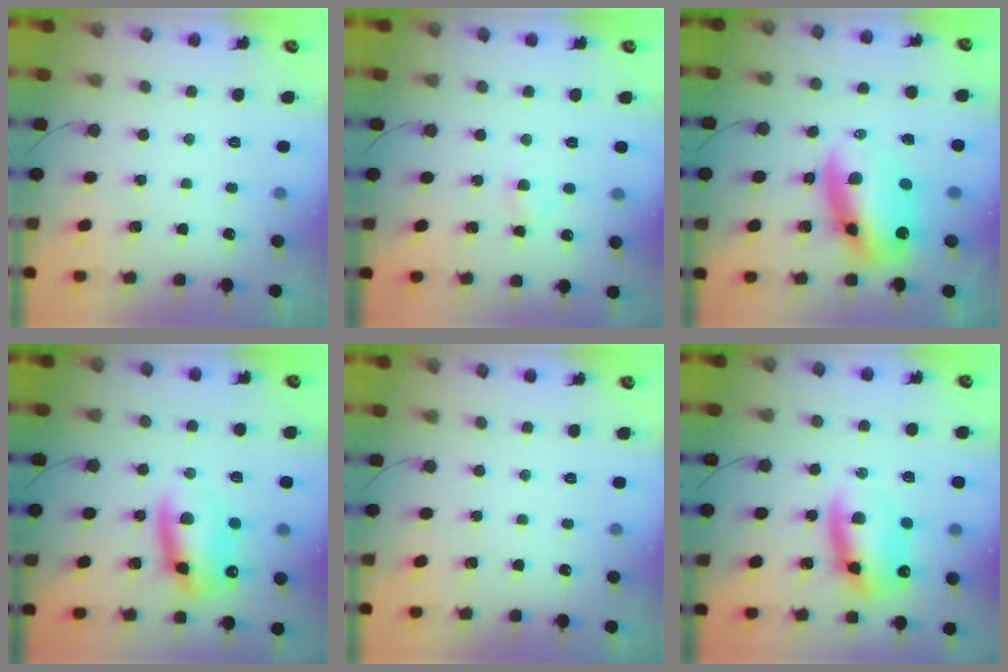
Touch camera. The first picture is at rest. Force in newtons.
{"total": 2.5, "press": 2.3, "slide": 1.1}
{"total": 12.0, "press": 11.6, "slide": 3.0}
{"total": 12.3, "press": 12.1, "slide": 2.4}
{"total": 0.0}
{"total": 11.8, "press": 11.5, "slide": 2.7}